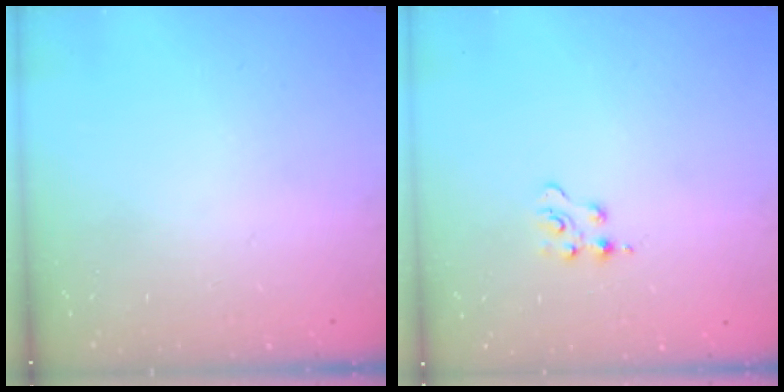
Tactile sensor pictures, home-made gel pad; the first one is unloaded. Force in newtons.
{"total": 2.4, "press": 2.4, "slide": 0.3}